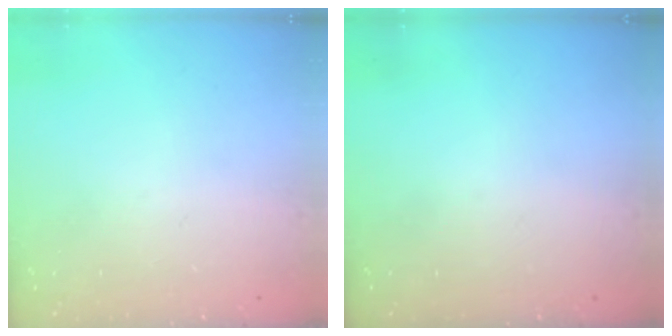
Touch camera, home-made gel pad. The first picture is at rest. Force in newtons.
{"total": 0.0}